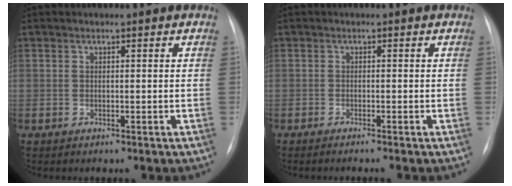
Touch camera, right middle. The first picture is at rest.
{"total": 2.1, "force": [-1.7, -0.4, 1.1], "torque": [-0.012, 0.000, -0.021]}